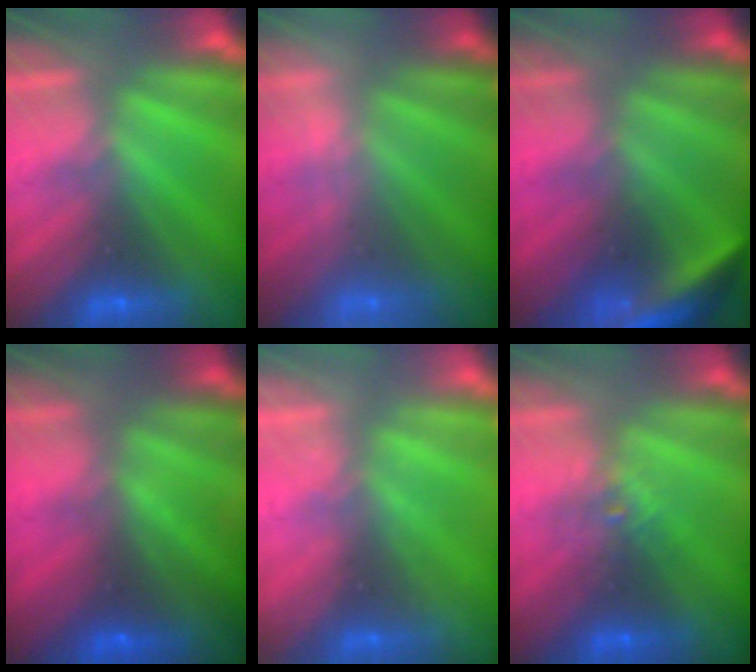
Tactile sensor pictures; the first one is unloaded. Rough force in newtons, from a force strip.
{"total": 1.9}
{"total": 3.7}
{"total": 6.9}
{"total": 2.0}
{"total": 2.1}